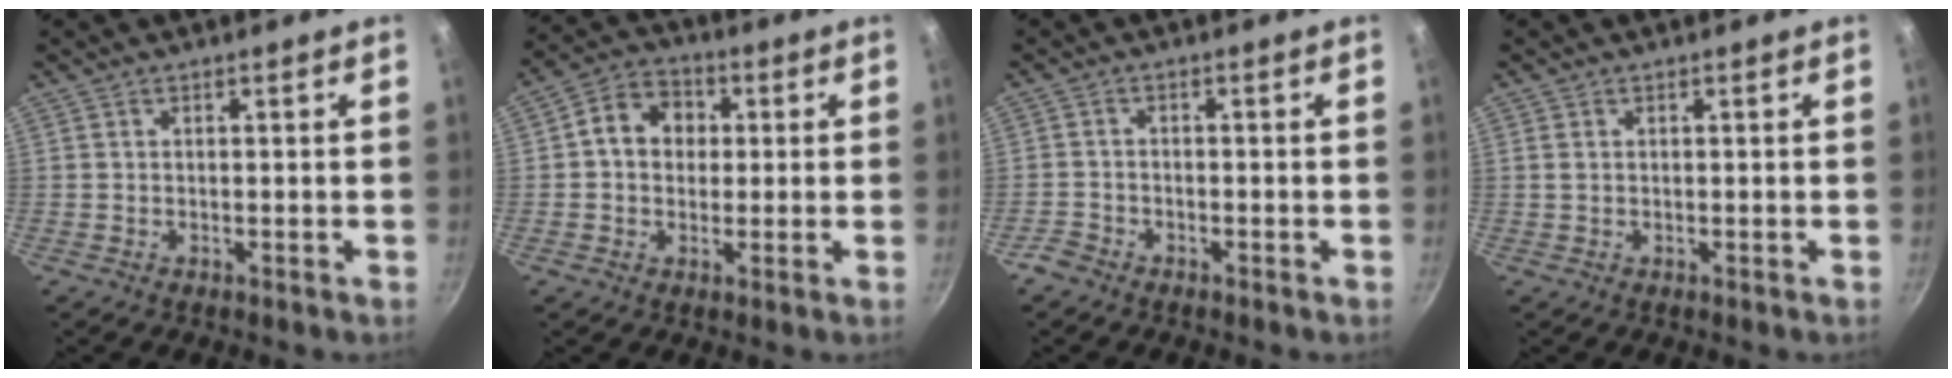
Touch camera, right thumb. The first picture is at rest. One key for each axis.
{"total": 8.8, "fx": 1.1, "fy": 7.3, "fz": 4.8, "tx": -0.050, "ty": 0.017, "tz": 0.002}
{"total": 2.6, "fx": -2.0, "fy": 1.4, "fz": 0.7, "tx": -0.022, "ty": 0.019, "tz": -0.040}
{"total": 1.1, "fx": 0.3, "fy": 0.8, "fz": 0.6, "tx": -0.013, "ty": 0.001, "tz": 0.005}